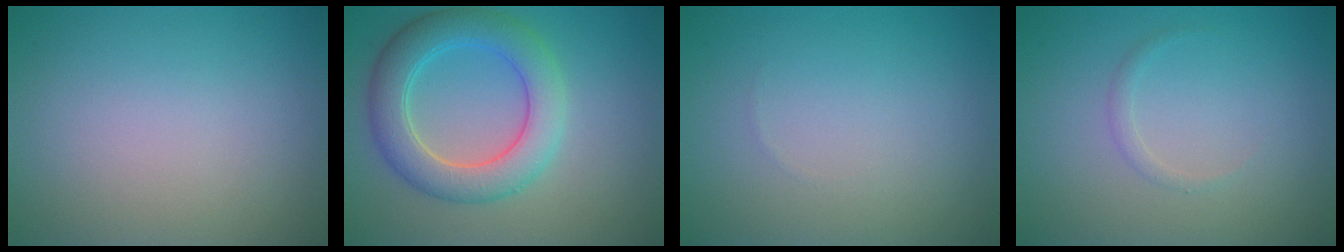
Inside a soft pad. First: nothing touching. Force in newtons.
{"total": 5.8, "press": 5.8, "slide": 0.5}
{"total": 0.0}
{"total": 0.8, "press": 0.8, "slide": 0.0}